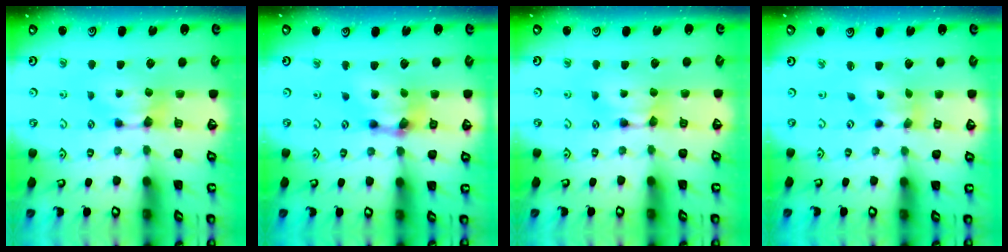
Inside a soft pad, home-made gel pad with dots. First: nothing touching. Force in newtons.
{"total": 6.1, "press": 5.6, "slide": 2.3}
{"total": 1.6, "press": 1.6, "slide": 0.1}
{"total": 2.7, "press": 2.3, "slide": 1.4}